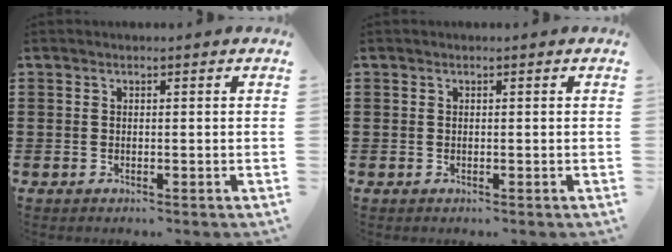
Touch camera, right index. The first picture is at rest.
{"total": 0.0}